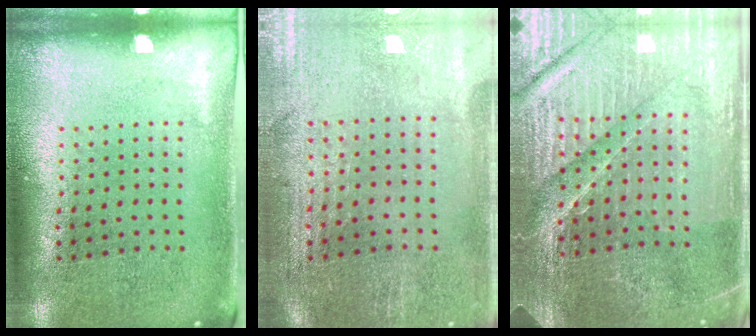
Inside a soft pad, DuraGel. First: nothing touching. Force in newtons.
{"total": 0.6, "press": 0.5, "slide": 0.3}
{"total": 4.8, "press": 4.6, "slide": 1.5}